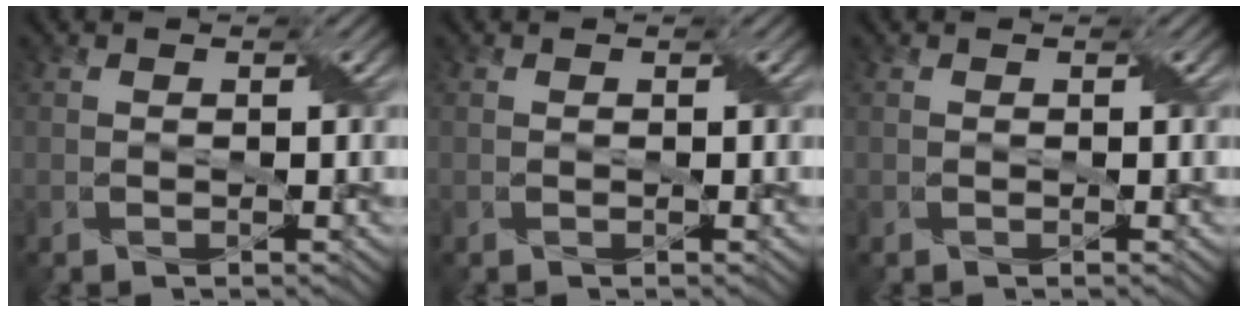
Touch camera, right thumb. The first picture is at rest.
{"total": 0.0}
{"total": 0.0}